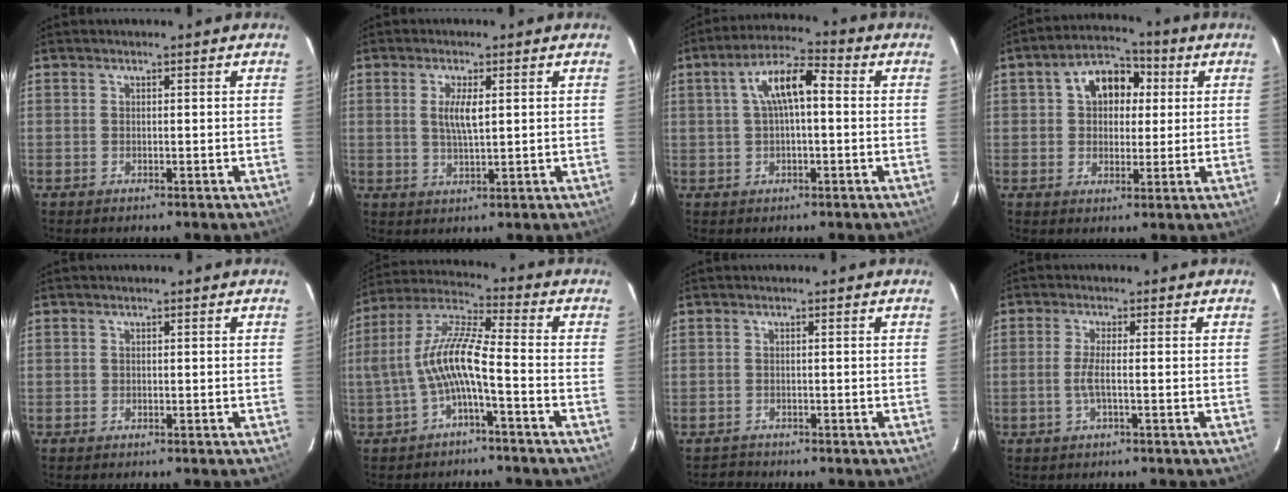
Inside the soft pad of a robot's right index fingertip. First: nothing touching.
{"total": 4.4, "force": [1.0, 1.2, 4.1], "torque": [-0.080, -0.002, 0.020]}
{"total": 8.7, "force": [1.2, 3.1, 8.0], "torque": [-0.150, 0.025, 0.018]}
{"total": 9.5, "force": [2.4, 6.8, 6.1], "torque": [-0.103, 0.036, 0.039]}
{"total": 0.0}
{"total": 10.0, "force": [-2.7, 1.4, 9.6], "torque": [-0.208, 0.017, -0.050]}
{"total": 1.6, "force": [-1.2, 0.8, -0.5], "torque": [0.006, 0.009, -0.021]}
{"total": 3.0, "force": [-0.8, -0.2, 2.9], "torque": [-0.059, -0.002, -0.018]}